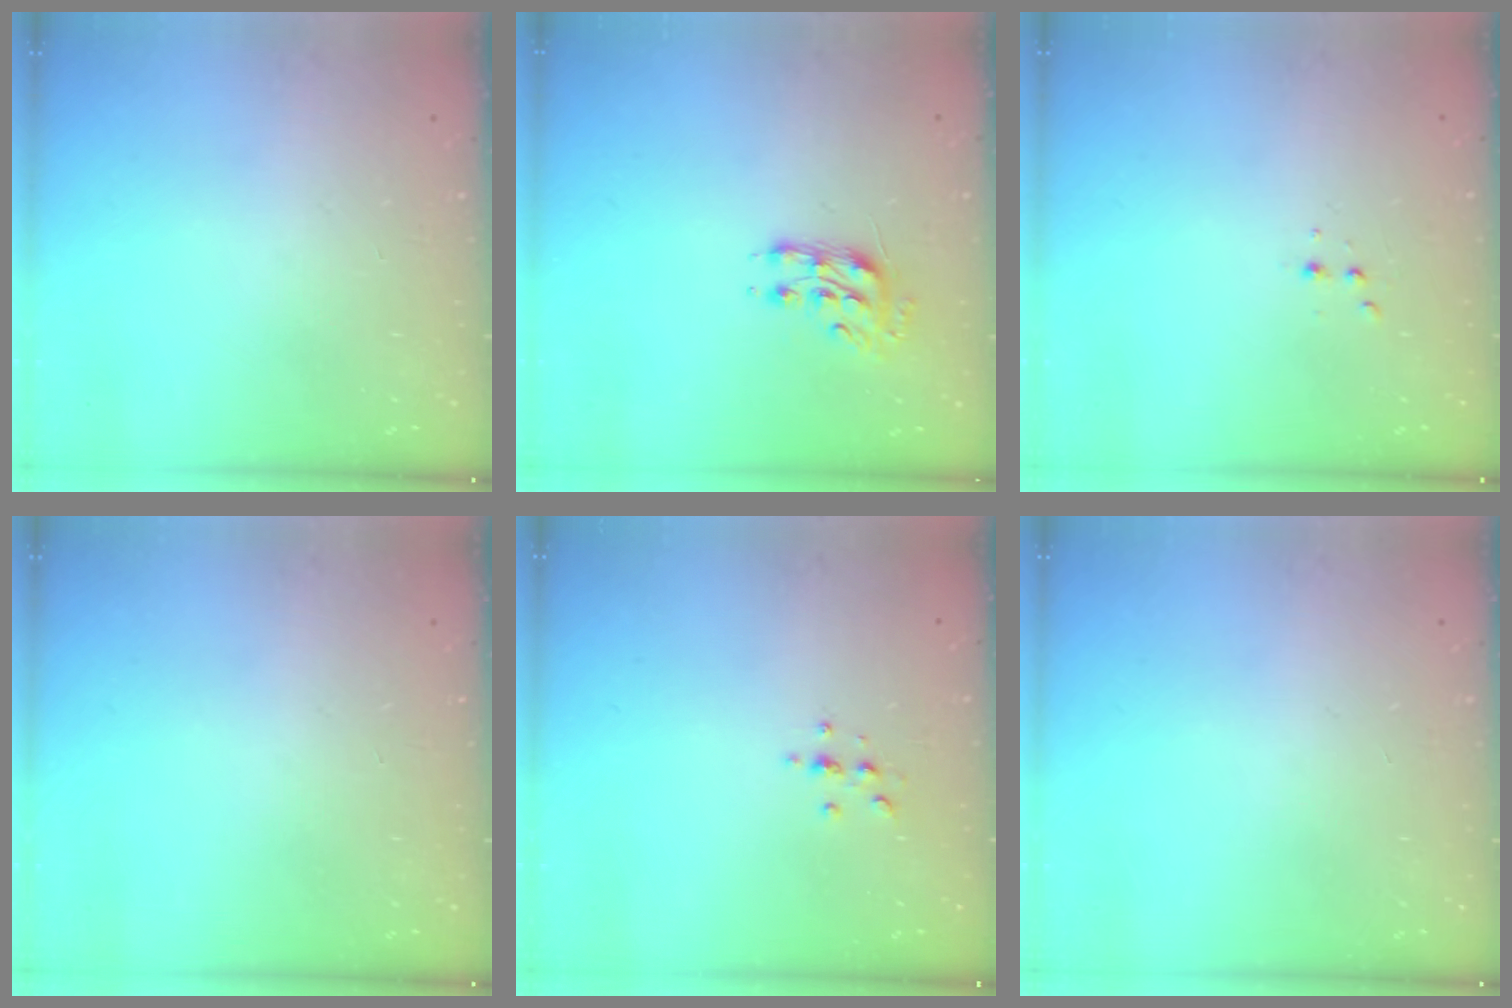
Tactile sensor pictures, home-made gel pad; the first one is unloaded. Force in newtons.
{"total": 8.1, "press": 8.0, "slide": 1.0}
{"total": 2.5, "press": 2.4, "slide": 0.5}
{"total": 0.0}
{"total": 2.2, "press": 2.1, "slide": 0.2}
{"total": 0.0}